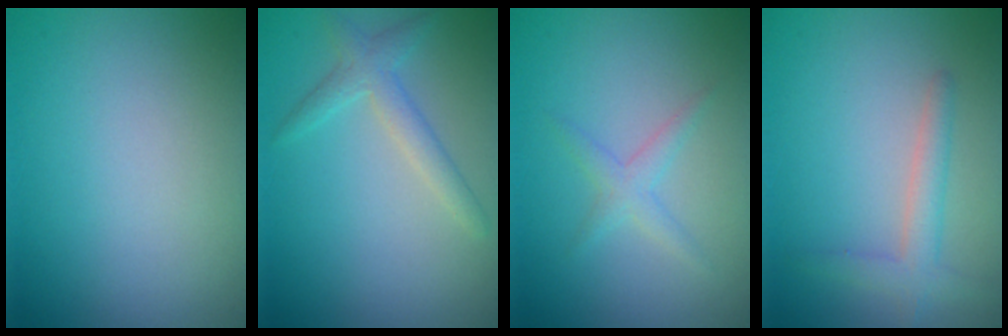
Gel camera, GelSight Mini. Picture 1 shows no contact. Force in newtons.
{"total": 2.2, "press": 2.2, "slide": 0.1}
{"total": 1.4, "press": 1.4, "slide": 0.1}
{"total": 2.3, "press": 2.3, "slide": 0.1}